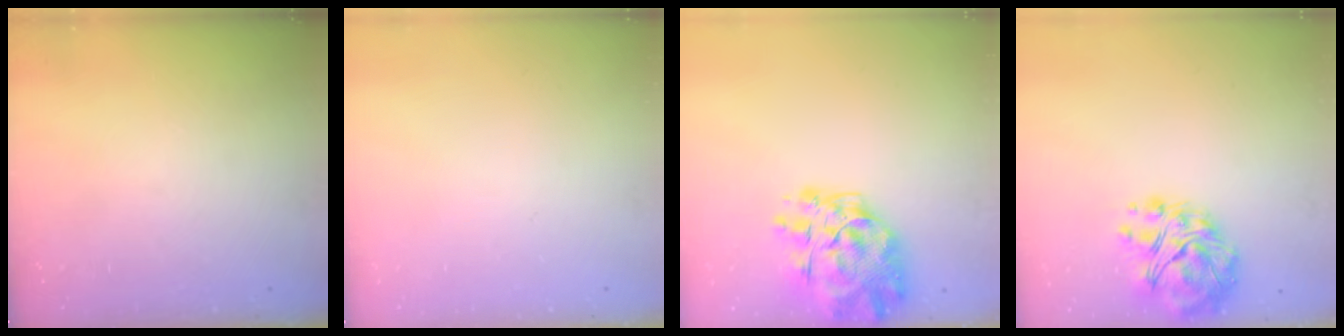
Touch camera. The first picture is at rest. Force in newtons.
{"total": 0.0}
{"total": 16.1, "press": 15.1, "slide": 5.6}
{"total": 11.5, "press": 11.1, "slide": 2.8}